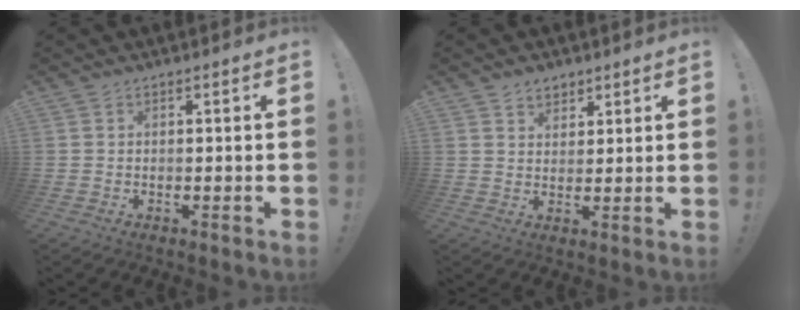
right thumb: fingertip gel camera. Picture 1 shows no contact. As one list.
[{"total": 4.2, "force": [3.1, 2.7, 0.8], "torque": [-0.002, -0.018, 0.054]}]